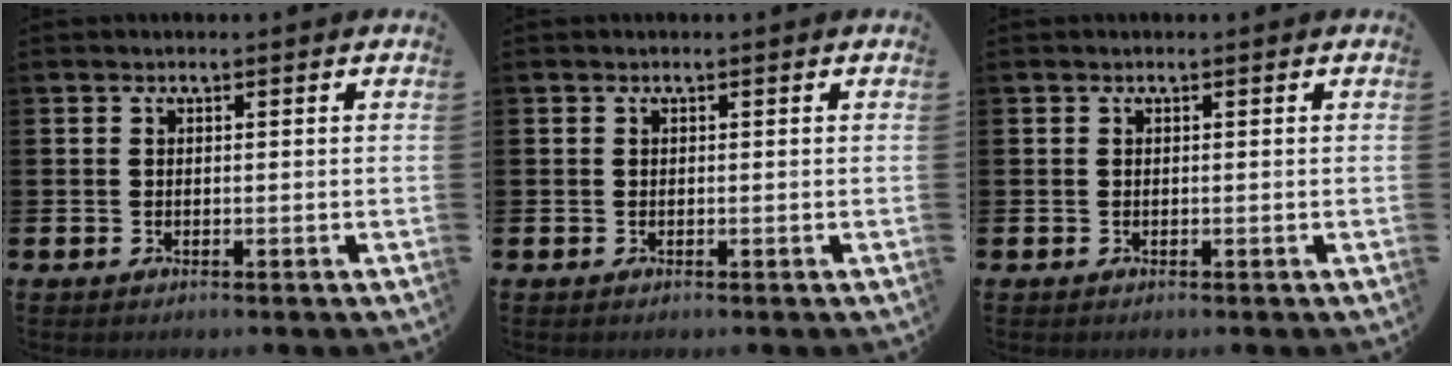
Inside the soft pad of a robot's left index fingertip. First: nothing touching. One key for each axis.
{"total": 0.0}
{"total": 0.0}